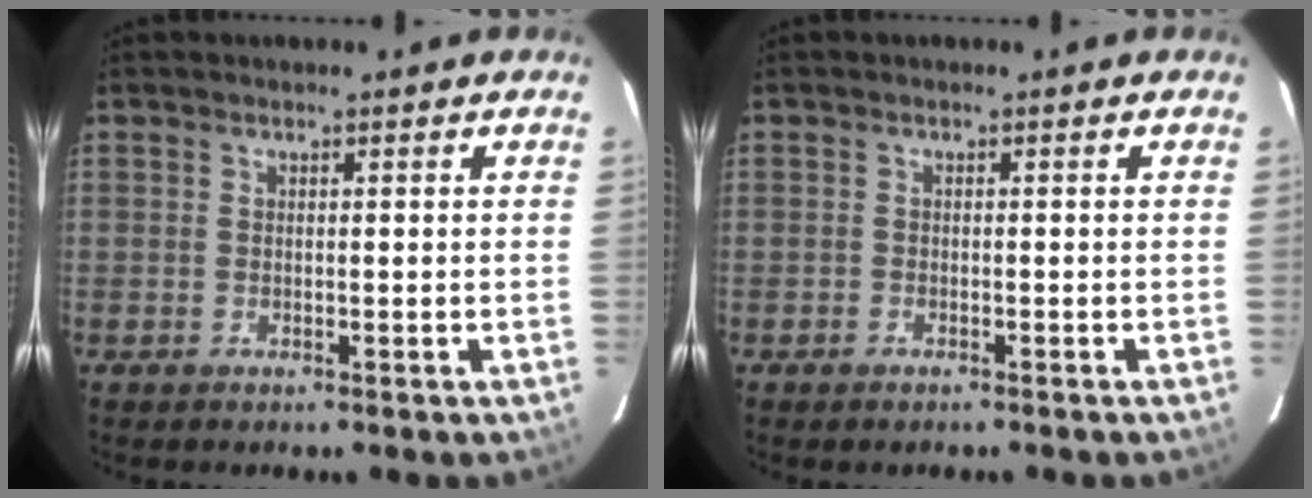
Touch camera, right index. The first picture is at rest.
{"total": 0.7, "force": [-0.6, 0.3, 0.1], "torque": [-0.009, 0.002, -0.009]}